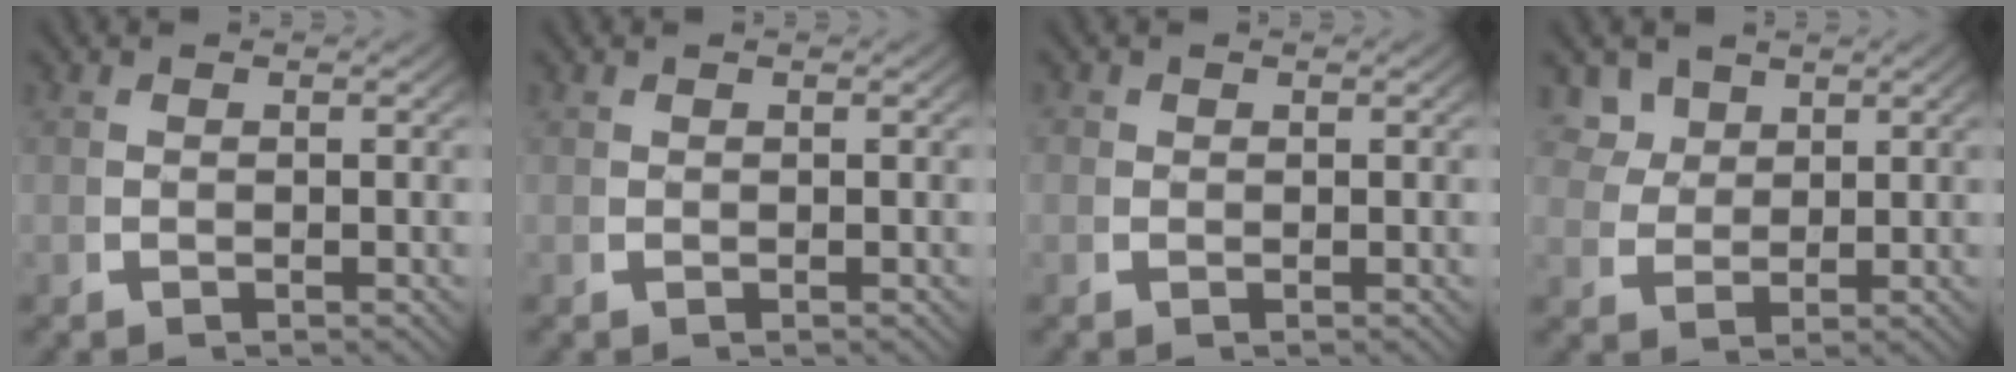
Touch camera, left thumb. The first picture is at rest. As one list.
[{"total": 0.0}, {"total": 0.6, "force": [0.1, 0.6, -0.1], "torque": [-0.001, -0.008, 0.001]}, {"total": 3.5, "force": [2.3, 2.4, 1.0], "torque": [-0.022, -0.011, 0.053]}]